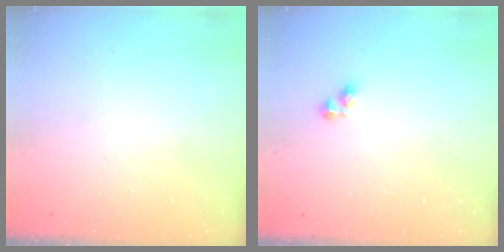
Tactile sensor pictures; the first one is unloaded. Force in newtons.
{"total": 2.8, "press": 2.8, "slide": 0.3}